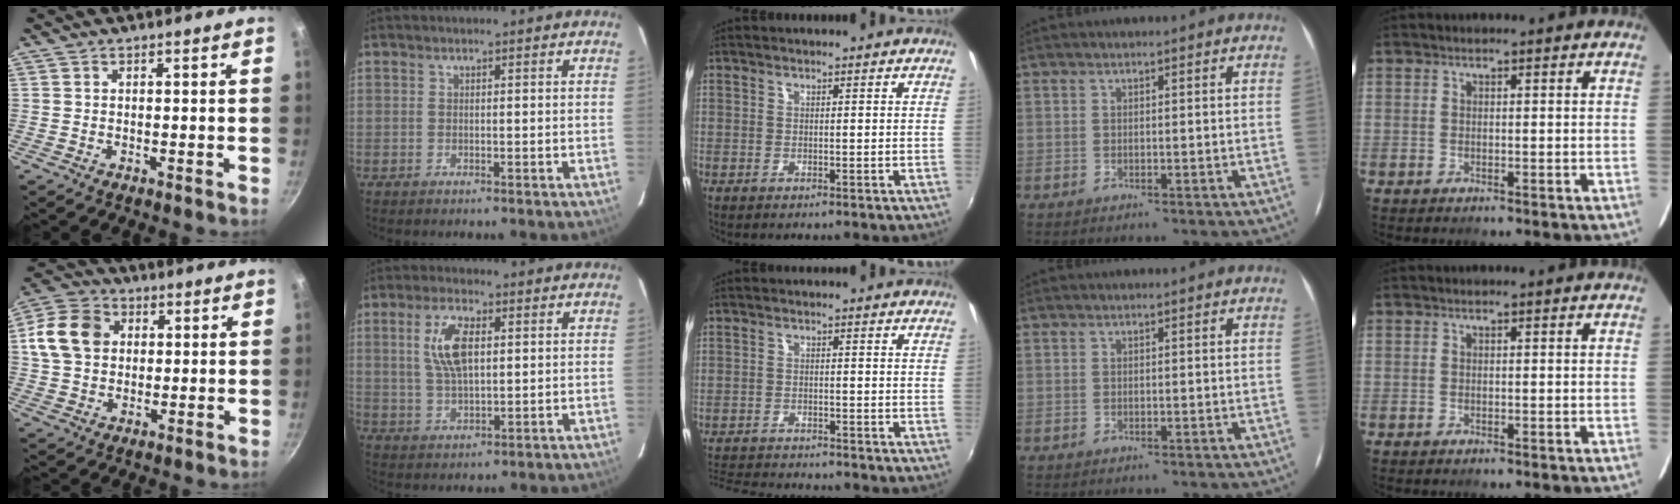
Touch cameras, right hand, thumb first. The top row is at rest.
{"thumb": {"total": 12.0, "force": [2.2, 9.6, 6.9], "torque": [-0.111, 0.013, 0.027]}, "index": {"total": 8.3, "force": [2.1, 3.5, 7.2], "torque": [-0.140, 0.007, 0.043]}, "middle": {"total": 8.4, "force": [-8.0, 1.4, 2.2], "torque": [-0.070, -0.010, -0.136]}}